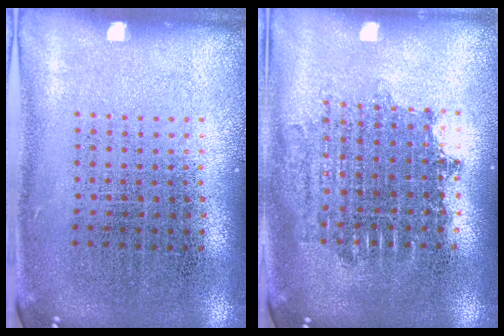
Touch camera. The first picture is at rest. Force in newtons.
{"total": 1.8, "press": 1.5, "slide": 1.0}